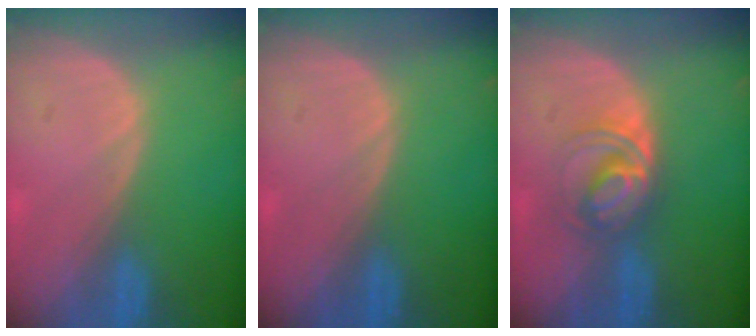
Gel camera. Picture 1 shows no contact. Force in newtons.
{"total": 0.0}
{"total": 5.7, "press": 5.4, "slide": 1.7}